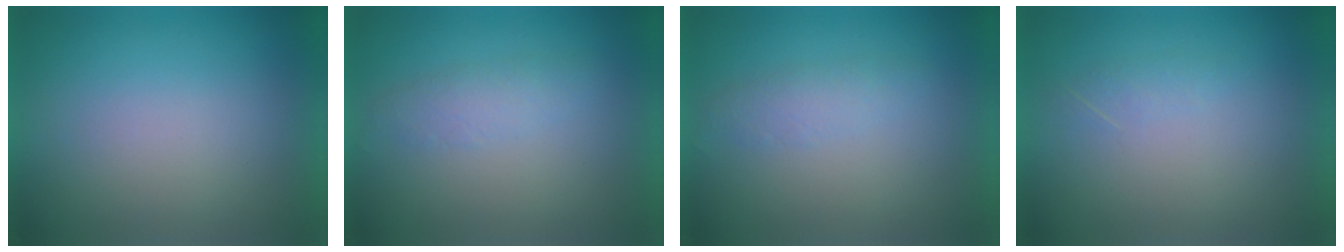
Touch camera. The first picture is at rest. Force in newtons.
{"total": 2.4}
{"total": 2.5}
{"total": 1.3}